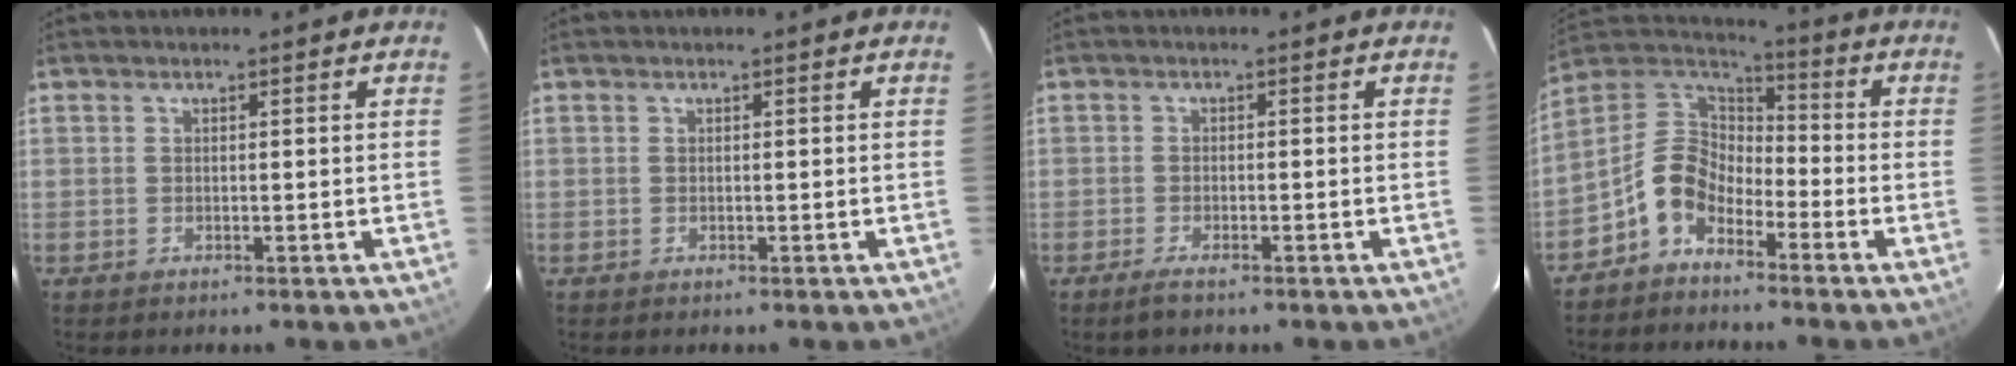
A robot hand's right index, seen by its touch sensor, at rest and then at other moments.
{"total": 0.0}
{"total": 2.5, "force": [-1.9, 0.5, 1.5], "torque": [-0.039, -0.004, -0.038]}
{"total": 10.1, "force": [-5.7, 6.1, 5.6], "torque": [-0.125, 0.032, -0.125]}